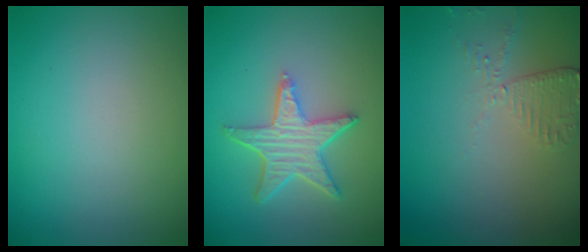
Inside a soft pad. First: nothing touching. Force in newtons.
{"total": 4.5, "press": 3.7, "slide": 2.6}
{"total": 2.0, "press": 2.0, "slide": 0.3}